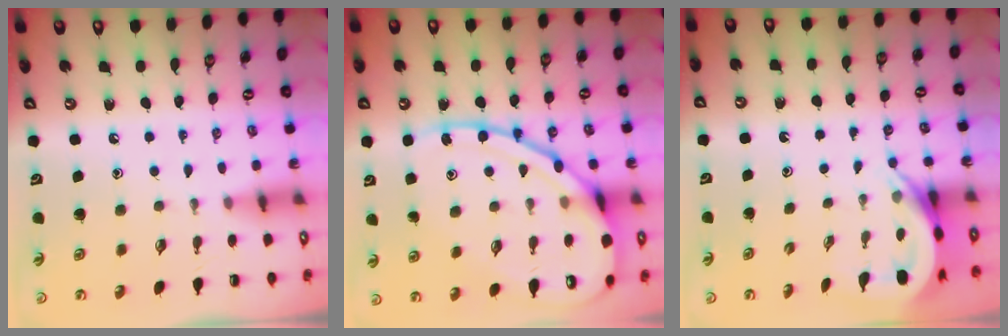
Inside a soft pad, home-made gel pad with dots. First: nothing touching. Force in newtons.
{"total": 19.1, "press": 19.0, "slide": 1.7}
{"total": 5.1, "press": 5.0, "slide": 0.6}